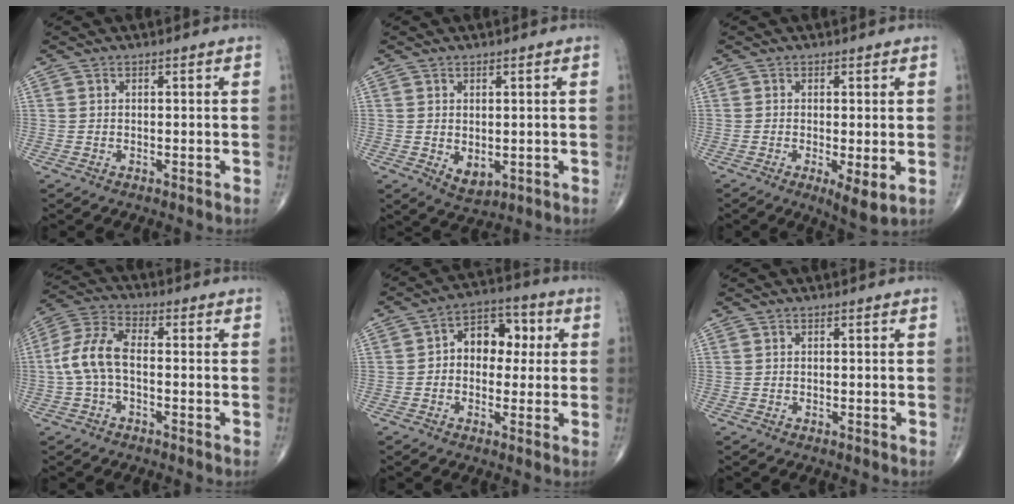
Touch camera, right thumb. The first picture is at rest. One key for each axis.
{"total": 3.6, "fx": -0.3, "fy": 2.3, "fz": 2.8, "tx": -0.037, "ty": -0.007, "tz": 0.009}
{"total": 4.8, "fx": -1.1, "fy": 1.4, "fz": 4.5, "tx": -0.078, "ty": -0.018, "tz": -0.019}
{"total": 8.6, "fx": -1.1, "fy": 4.6, "fz": 7.3, "tx": -0.158, "ty": 0.029, "tz": -0.030}
{"total": 10.0, "fx": 1.2, "fy": 7.1, "fz": 6.9, "tx": -0.063, "ty": 0.027, "tz": 0.010}
{"total": 0.0}